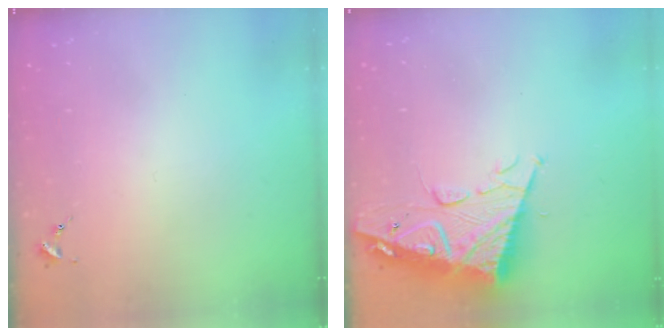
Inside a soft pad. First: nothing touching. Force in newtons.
{"total": 13.5, "press": 13.5, "slide": 1.3}